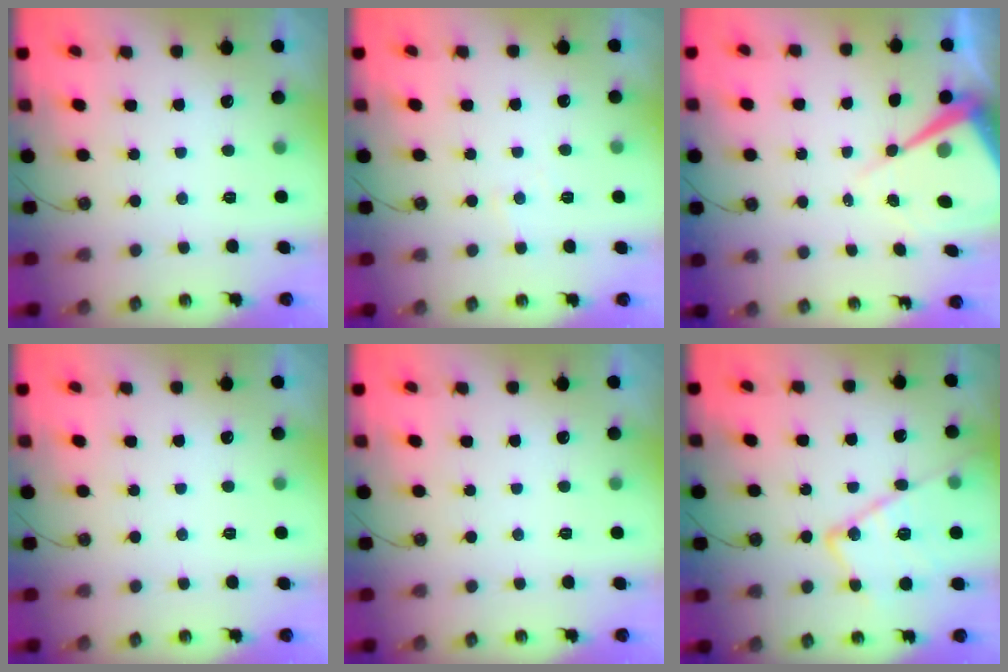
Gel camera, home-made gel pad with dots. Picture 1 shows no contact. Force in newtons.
{"total": 3.0, "press": 2.9, "slide": 0.6}
{"total": 10.9, "press": 10.9, "slide": 0.8}
{"total": 0.0}
{"total": 0.0}
{"total": 18.0, "press": 17.9, "slide": 1.2}